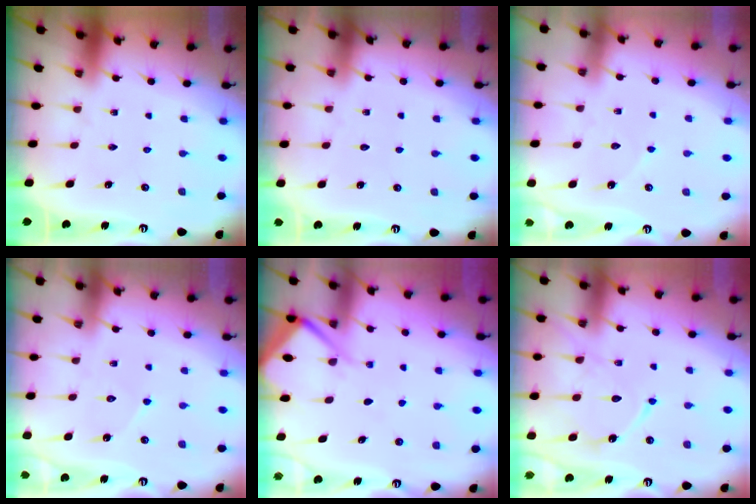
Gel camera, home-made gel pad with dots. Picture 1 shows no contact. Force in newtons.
{"total": 0.8, "press": 0.8, "slide": 0.2}
{"total": 3.0, "press": 3.0, "slide": 0.3}
{"total": 4.9, "press": 4.8, "slide": 0.5}
{"total": 6.1, "press": 6.1, "slide": 0.6}
{"total": 15.7, "press": 15.6, "slide": 1.4}